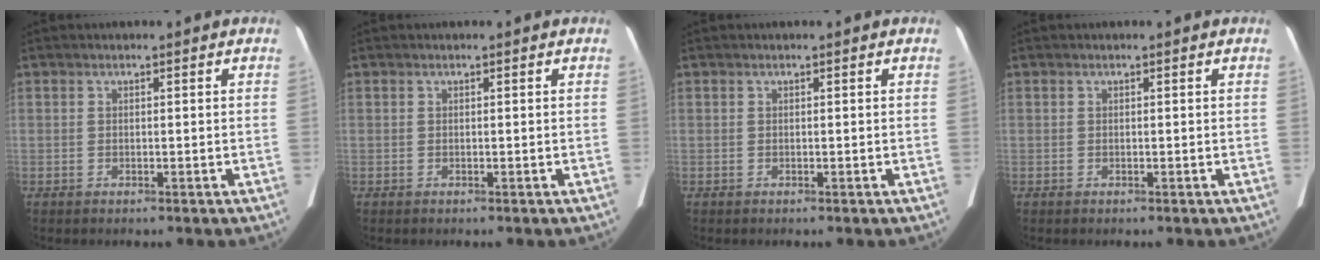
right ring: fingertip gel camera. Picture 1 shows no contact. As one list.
[{"total": 0.0}, {"total": 0.0}, {"total": 0.0}]